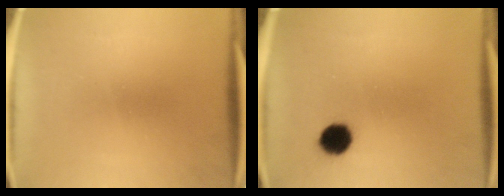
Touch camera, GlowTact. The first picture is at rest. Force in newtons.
{"total": 5.6}